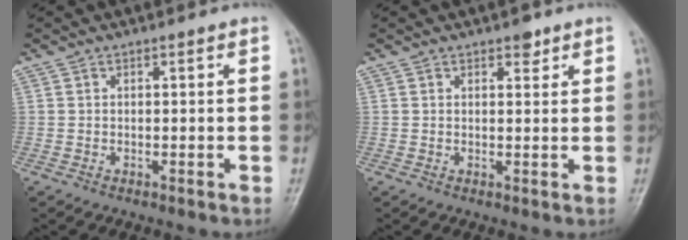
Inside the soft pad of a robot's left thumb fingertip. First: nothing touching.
{"total": 2.3, "force": [1.6, 1.1, 1.2], "torque": [-0.005, -0.008, 0.020]}